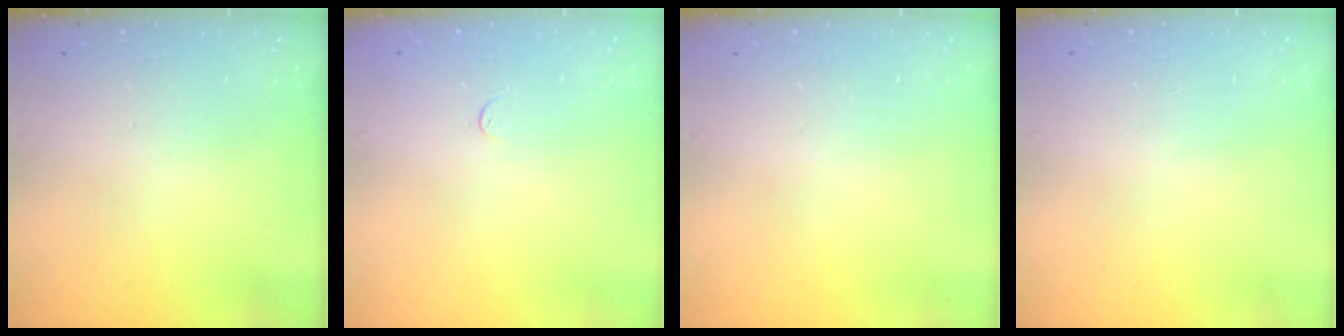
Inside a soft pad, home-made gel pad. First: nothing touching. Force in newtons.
{"total": 3.2, "press": 3.2, "slide": 0.2}
{"total": 0.0}
{"total": 0.8, "press": 0.5, "slide": 0.6}